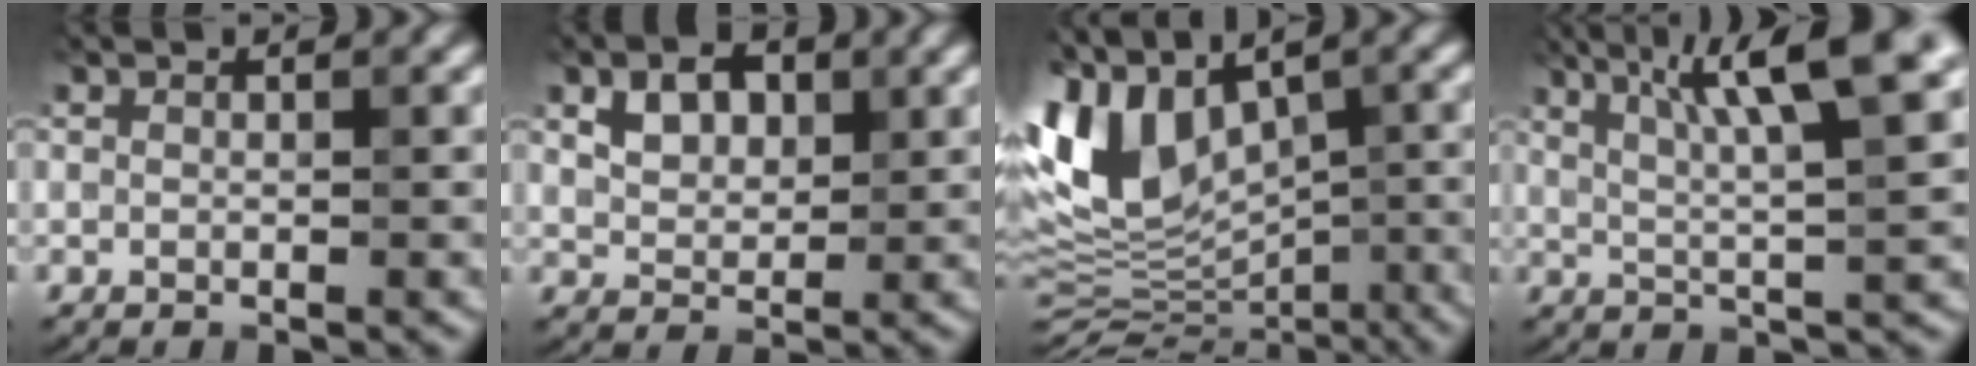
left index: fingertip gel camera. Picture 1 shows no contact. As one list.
[{"total": 3.4, "force": [1.2, 2.3, 2.3], "torque": [-0.046, 0.000, 0.020]}, {"total": 10.2, "force": [2.1, 6.6, 7.5], "torque": [-0.153, 0.003, 0.042]}, {"total": 8.7, "force": [4.0, 1.5, 7.6], "torque": [-0.116, 0.015, 0.067]}]